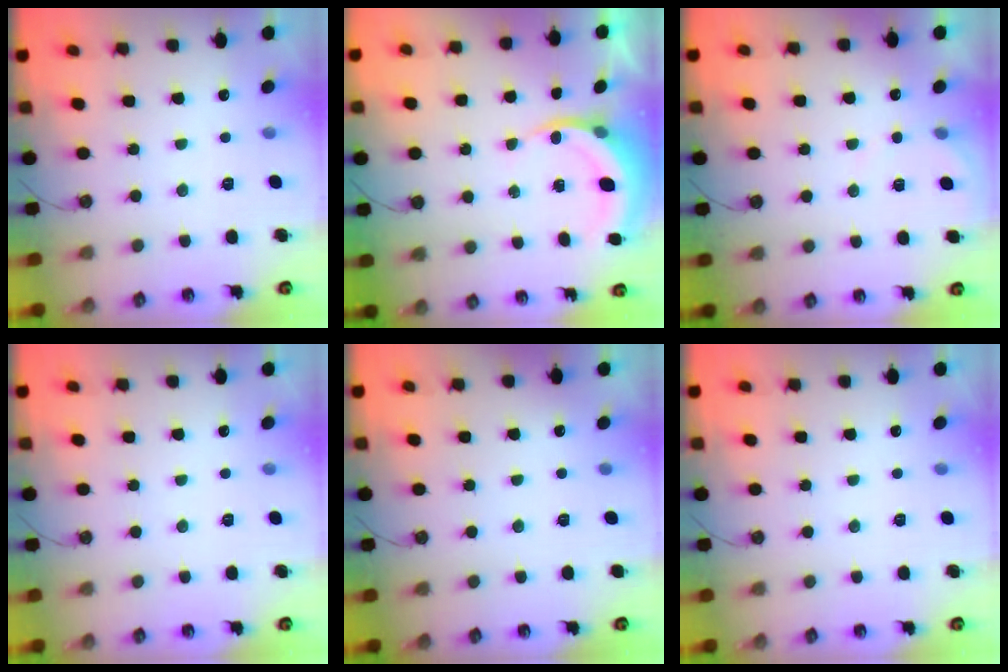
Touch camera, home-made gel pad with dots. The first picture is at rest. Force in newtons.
{"total": 4.6, "press": 4.6, "slide": 0.3}
{"total": 3.8, "press": 3.4, "slide": 1.6}
{"total": 0.0}
{"total": 1.1, "press": 0.6, "slide": 0.9}
{"total": 0.0}